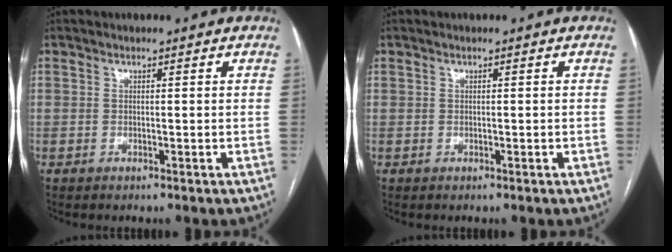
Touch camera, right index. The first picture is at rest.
{"total": 0.0}